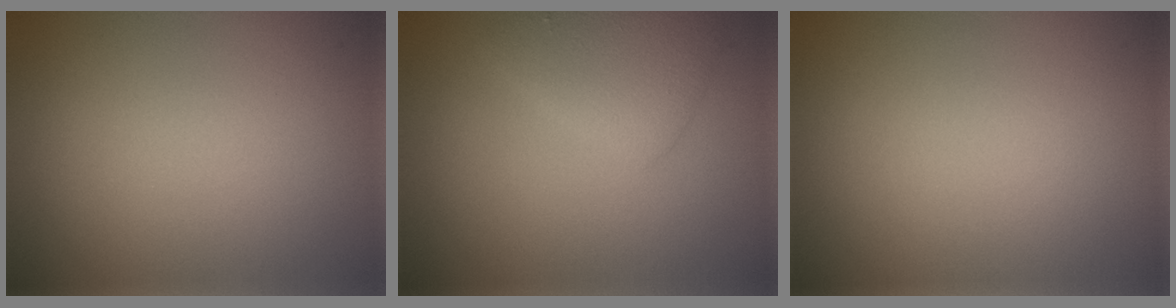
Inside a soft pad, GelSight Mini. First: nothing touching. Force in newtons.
{"total": 3.0, "press": 3.0, "slide": 0.1}
{"total": 0.0}